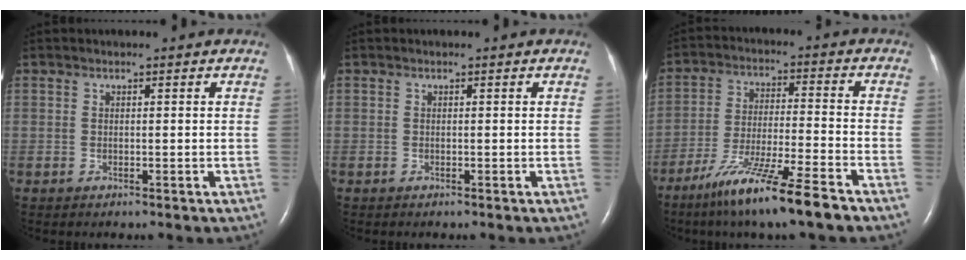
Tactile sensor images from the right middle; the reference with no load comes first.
{"total": 0.0}
{"total": 12.9, "force": [-9.2, -0.3, 9.0], "torque": [-0.170, -0.040, -0.164]}